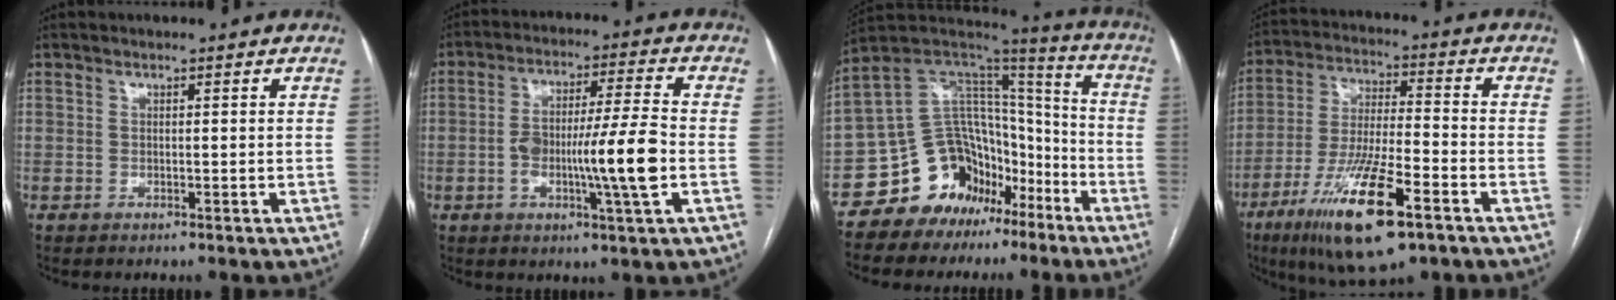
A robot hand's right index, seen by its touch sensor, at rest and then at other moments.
{"total": 11.4, "force": [-2.4, 0.3, 11.1], "torque": [-0.196, 0.005, -0.044]}
{"total": 15.7, "force": [-9.6, 11.0, 5.8], "torque": [-0.096, 0.096, -0.156]}
{"total": 16.7, "force": [-8.9, 3.0, 13.8], "torque": [-0.280, -0.031, -0.154]}